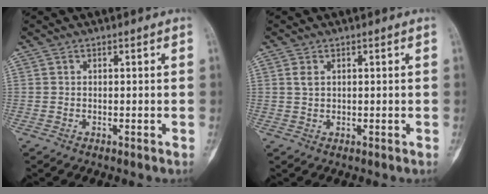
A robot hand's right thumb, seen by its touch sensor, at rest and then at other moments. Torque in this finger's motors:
{"motor_torque": [0.34, 0.05, 0.18, 0.18, 0.07]}